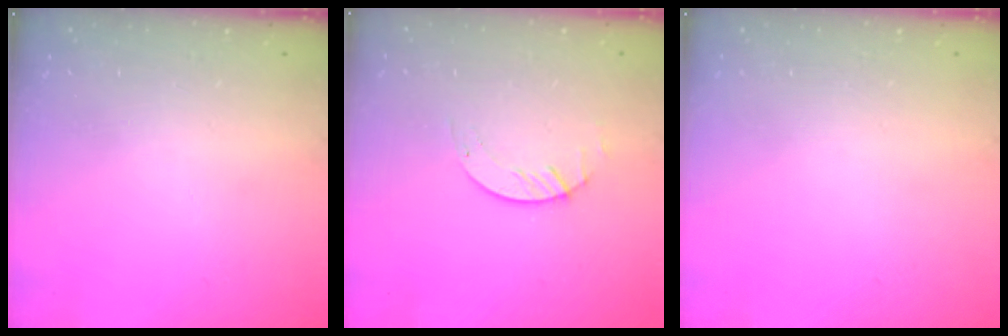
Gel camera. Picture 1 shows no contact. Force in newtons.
{"total": 1.2, "press": 1.1, "slide": 0.2}
{"total": 0.0}